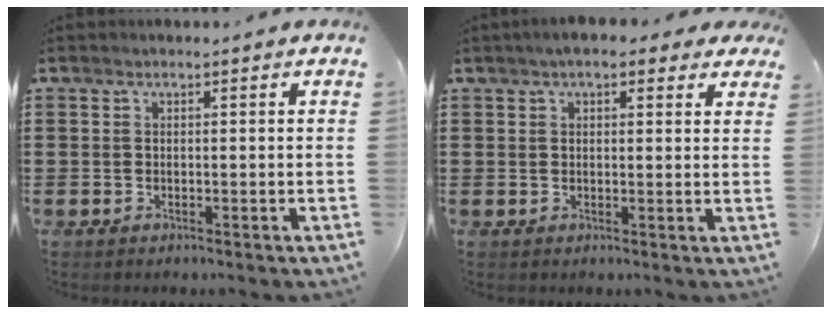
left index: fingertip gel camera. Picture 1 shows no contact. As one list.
[{"total": 3.4, "force": [2.6, 1.3, 1.8], "torque": [-0.045, 0.004, 0.046]}]